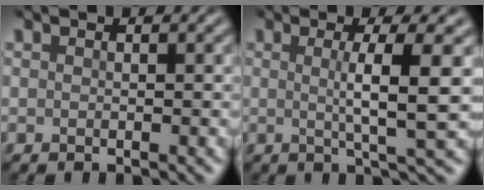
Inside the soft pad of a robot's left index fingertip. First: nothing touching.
{"total": 5.4, "force": [0.4, 0.9, 5.3], "torque": [-0.083, 0.001, 0.005]}